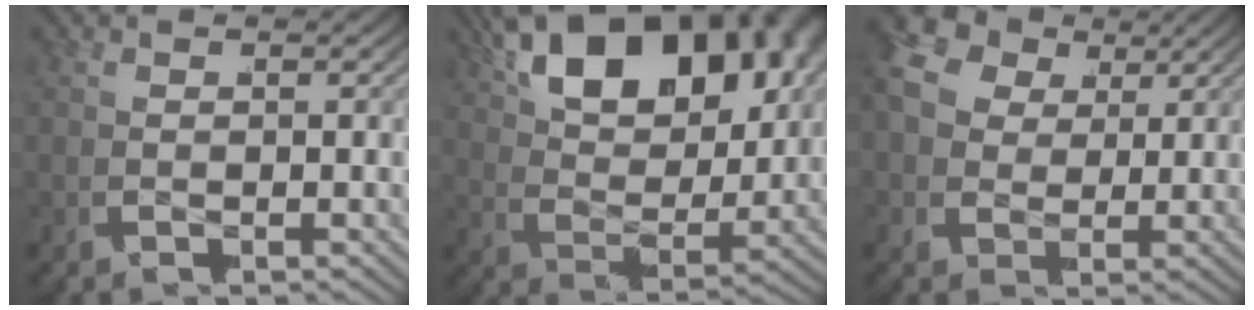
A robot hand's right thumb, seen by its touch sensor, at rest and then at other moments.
{"total": 14.8, "force": [4.9, 8.4, 11.2], "torque": [-0.197, 0.013, 0.065]}
{"total": 10.4, "force": [2.8, 8.4, 5.5], "torque": [-0.124, 0.004, 0.033]}